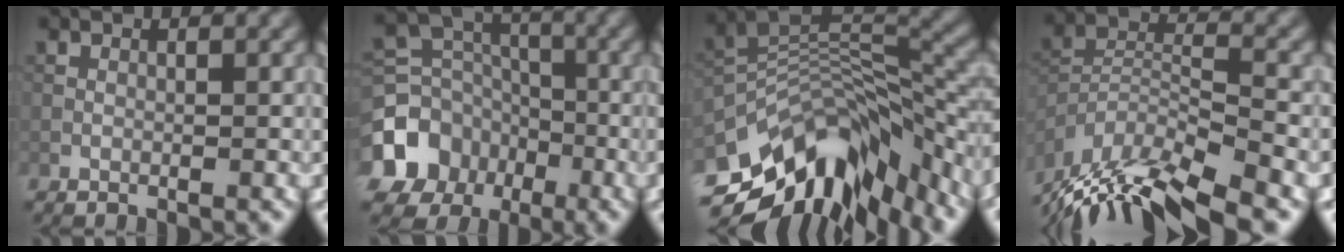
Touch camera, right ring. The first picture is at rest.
{"total": 11.9, "force": [-5.9, 9.7, 3.8], "torque": [-0.107, -0.028, -0.108]}
{"total": 12.6, "force": [-7.1, 5.6, 8.8], "torque": [-0.166, 0.026, -0.123]}
{"total": 11.8, "force": [-9.6, 2.8, 6.3], "torque": [-0.132, 0.005, -0.158]}